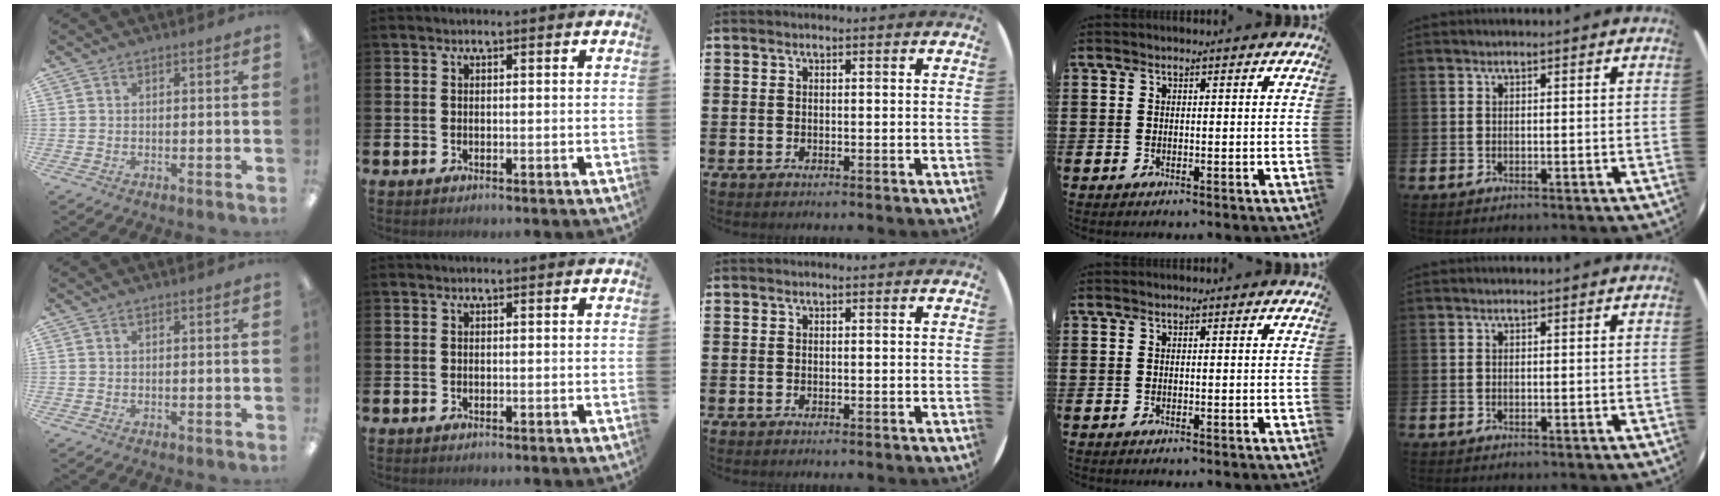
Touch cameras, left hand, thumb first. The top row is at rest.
{}